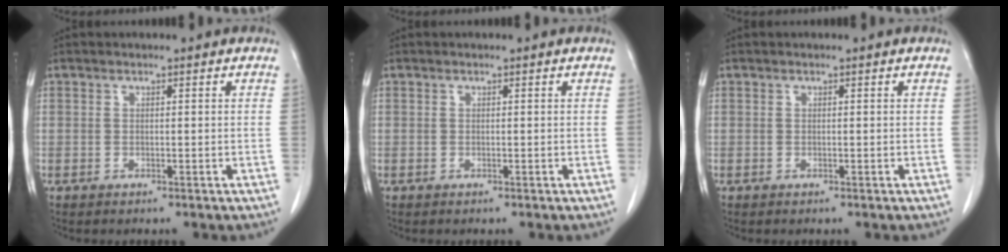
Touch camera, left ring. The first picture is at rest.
{"total": 0.0}
{"total": 0.0}